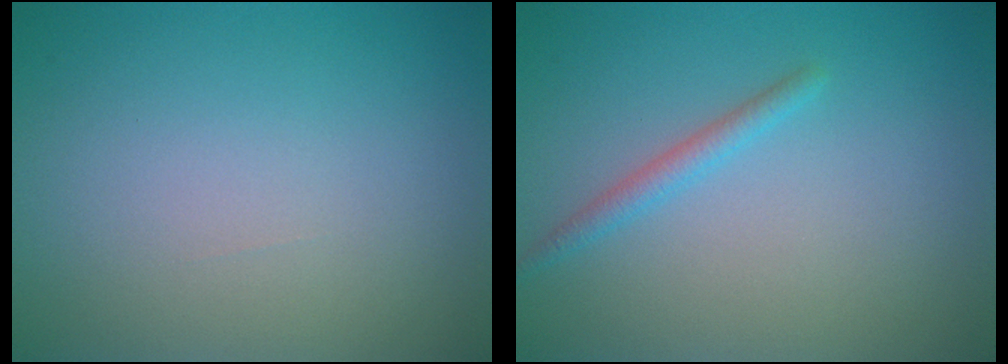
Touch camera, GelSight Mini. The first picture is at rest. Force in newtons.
{"total": 1.5, "press": 1.5, "slide": 0.1}